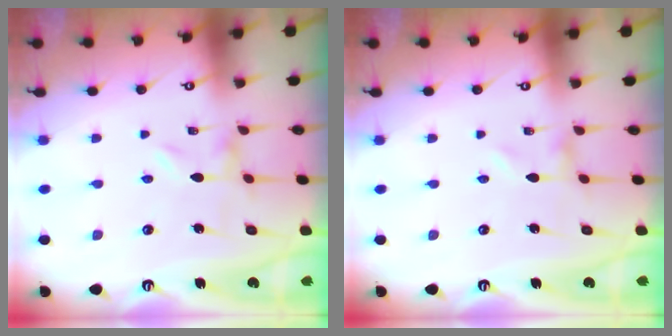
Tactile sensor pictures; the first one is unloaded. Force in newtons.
{"total": 0.0}